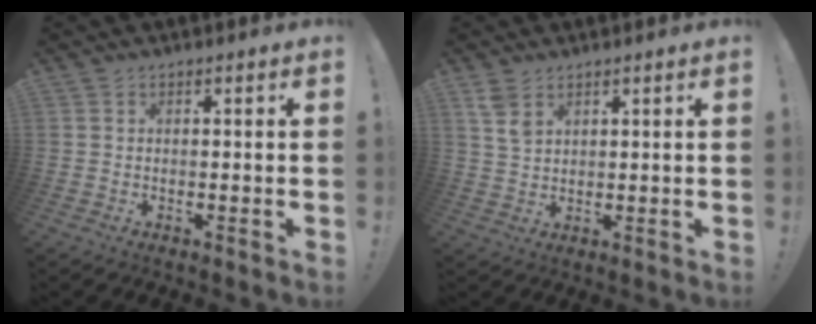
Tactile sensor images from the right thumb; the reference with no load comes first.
{"total": 4.9, "force": [3.1, 2.6, 2.8], "torque": [-0.045, -0.016, 0.058]}